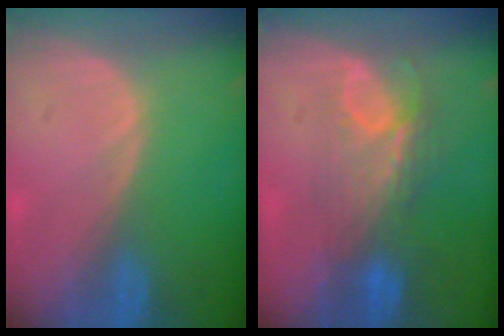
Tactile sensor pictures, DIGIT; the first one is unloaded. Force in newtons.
{"total": 7.3, "press": 6.6, "slide": 3.1}